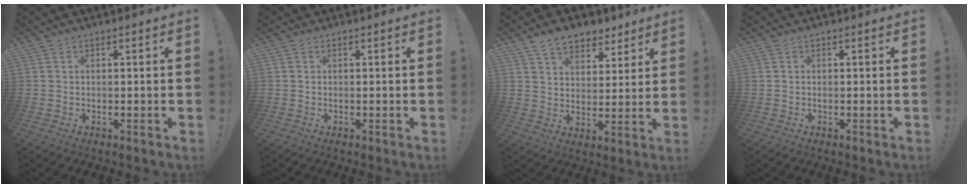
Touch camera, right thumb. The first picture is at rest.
{"total": 0.0}
{"total": 9.9, "force": [7.0, 5.8, 3.9], "torque": [-0.057, -0.038, 0.133]}
{"total": 0.0}